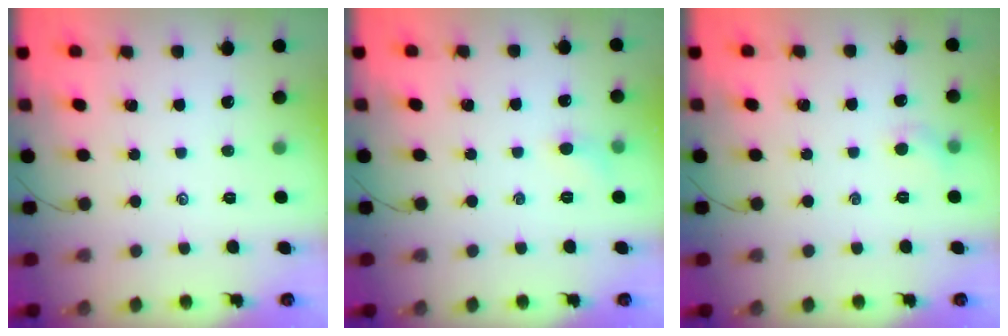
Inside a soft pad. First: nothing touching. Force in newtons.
{"total": 5.0, "press": 4.8, "slide": 1.3}
{"total": 4.8, "press": 4.5, "slide": 1.5}